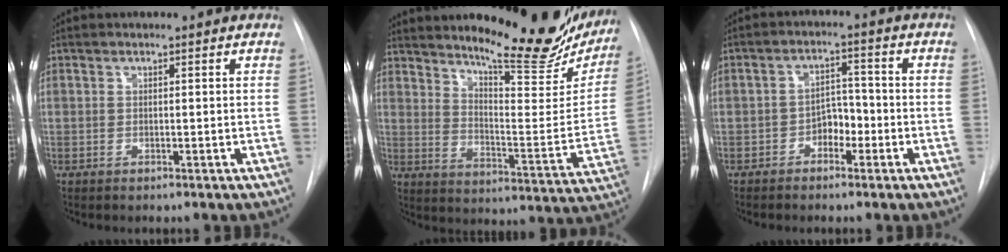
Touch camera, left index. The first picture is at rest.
{"total": 21.8, "force": [18.4, 4.6, 10.9], "torque": [-0.149, -0.066, 0.238]}
{"total": 4.0, "force": [-2.3, 2.4, 2.3], "torque": [-0.031, 0.007, -0.042]}